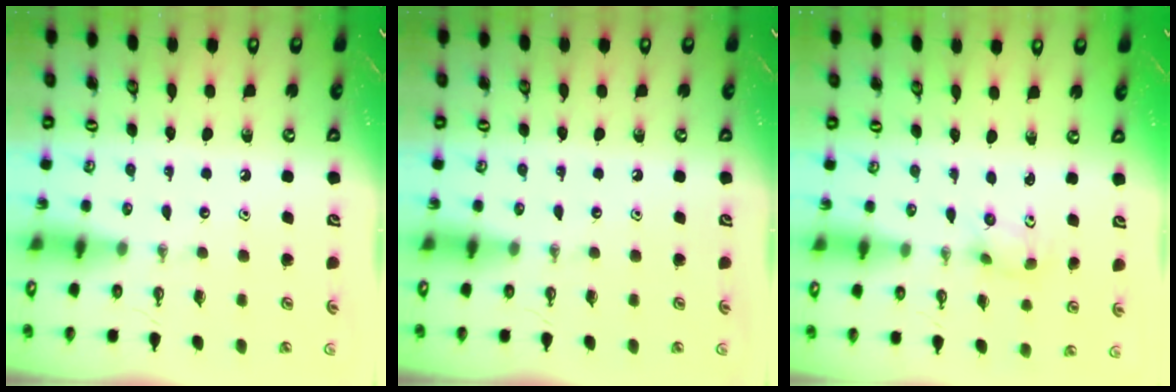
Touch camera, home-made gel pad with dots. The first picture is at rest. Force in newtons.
{"total": 0.0}
{"total": 3.4, "press": 3.2, "slide": 1.1}